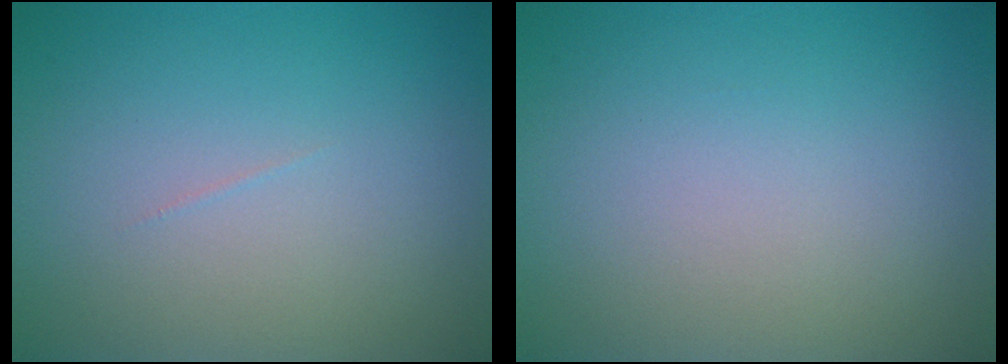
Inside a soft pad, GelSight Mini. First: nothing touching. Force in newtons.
{"total": 0.0}